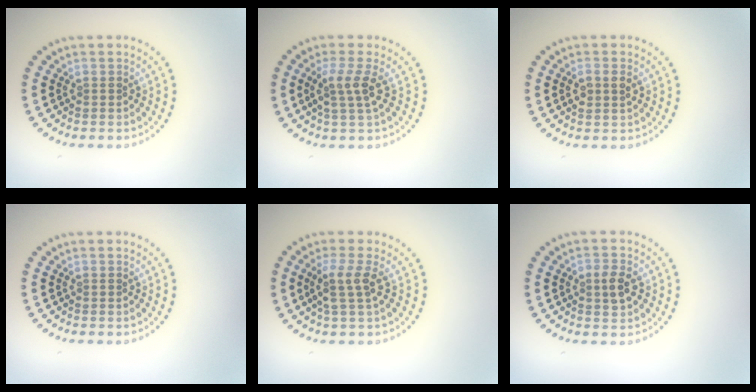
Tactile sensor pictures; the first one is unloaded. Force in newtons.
{"total": 2.6, "press": 2.0, "slide": 1.7}
{"total": 1.7, "press": 1.7, "slide": 0.4}
{"total": 0.0}
{"total": 2.5, "press": 2.0, "slide": 1.6}
{"total": 2.0, "press": 2.0, "slide": 0.1}